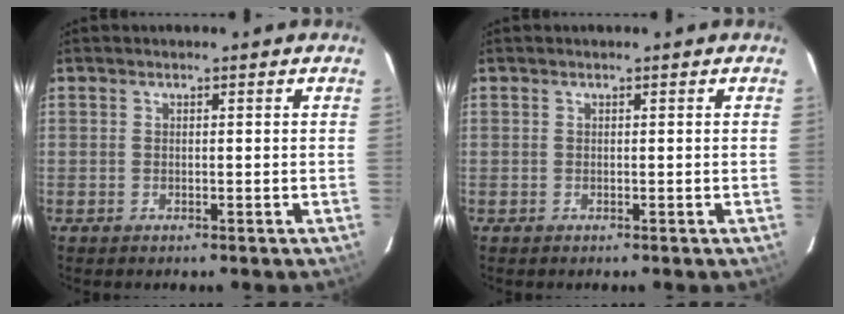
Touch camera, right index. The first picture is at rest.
{"total": 0.0}